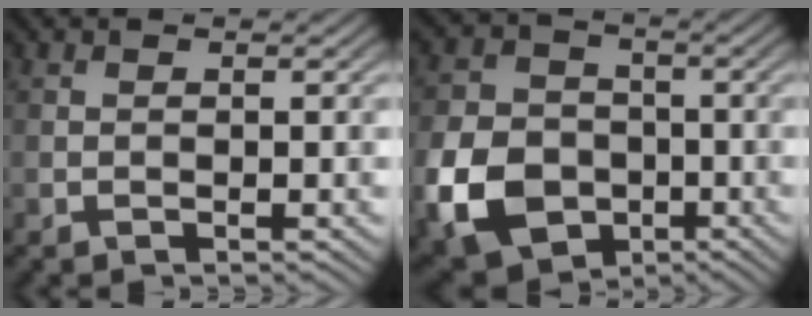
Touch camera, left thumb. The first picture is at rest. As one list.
[{"total": 11.3, "force": [-4.0, 8.7, 6.0], "torque": [-0.158, -0.027, -0.088]}]